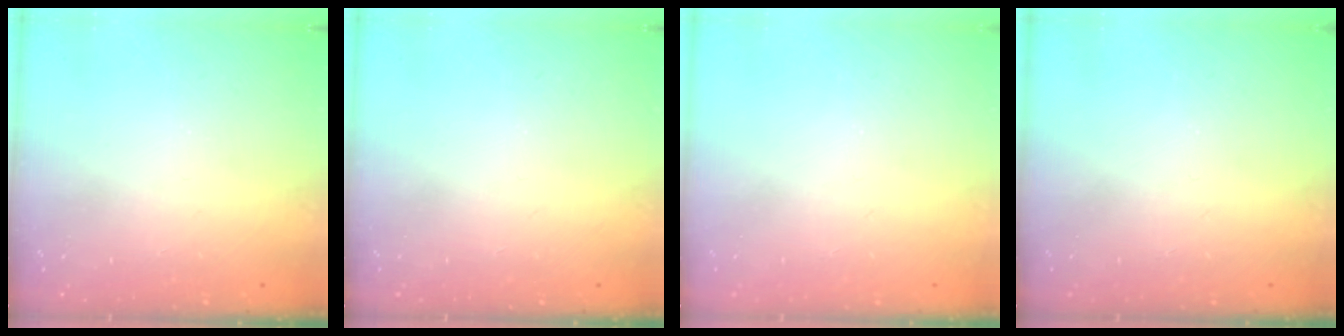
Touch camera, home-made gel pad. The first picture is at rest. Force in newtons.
{"total": 0.0}
{"total": 0.0}
{"total": 0.0}